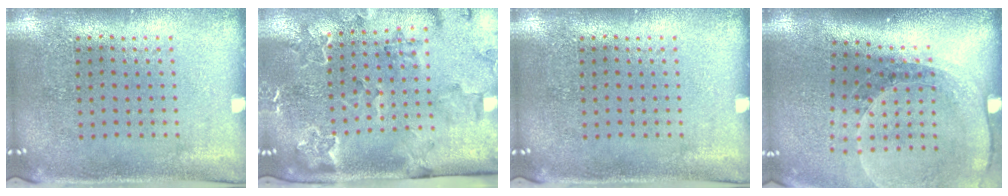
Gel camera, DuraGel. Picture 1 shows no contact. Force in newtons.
{"total": 2.3, "press": 2.3, "slide": 0.1}
{"total": 0.0}
{"total": 1.8, "press": 1.6, "slide": 0.7}